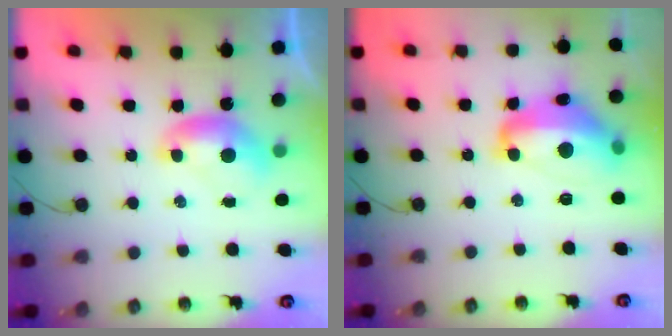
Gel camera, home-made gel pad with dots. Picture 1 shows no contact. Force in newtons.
{"total": 12.0, "press": 12.0, "slide": 1.2}